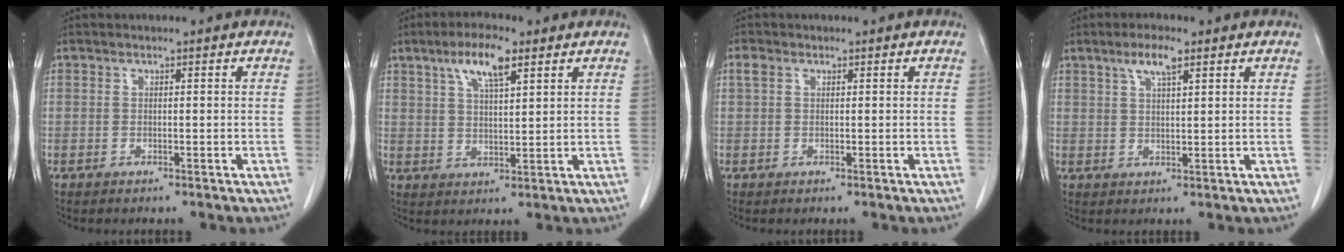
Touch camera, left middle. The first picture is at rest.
{"total": 7.0, "force": [4.0, 1.6, 5.5], "torque": [-0.106, 0.009, 0.072]}
{"total": 1.4, "force": [0.7, 0.9, 0.8], "torque": [-0.022, 0.015, 0.013]}
{"total": 4.2, "force": [2.5, 0.8, 3.2], "torque": [-0.065, 0.005, 0.048]}